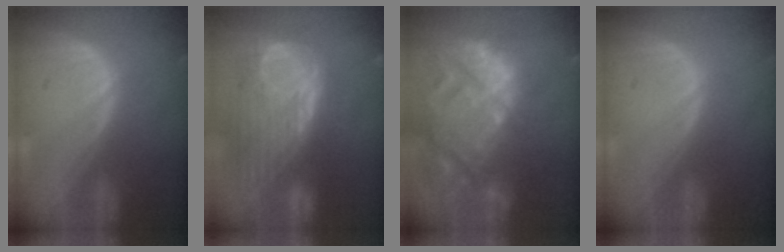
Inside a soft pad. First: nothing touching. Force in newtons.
{"total": 11.9, "press": 10.4, "slide": 5.8}
{"total": 15.2, "press": 13.1, "slide": 7.8}
{"total": 0.0}